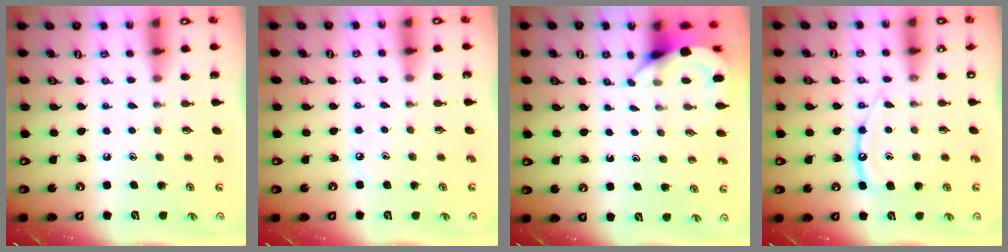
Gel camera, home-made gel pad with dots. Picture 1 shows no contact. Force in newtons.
{"total": 2.4, "press": 2.4, "slide": 0.3}
{"total": 3.7, "press": 3.7, "slide": 0.2}
{"total": 11.4, "press": 11.3, "slide": 1.1}